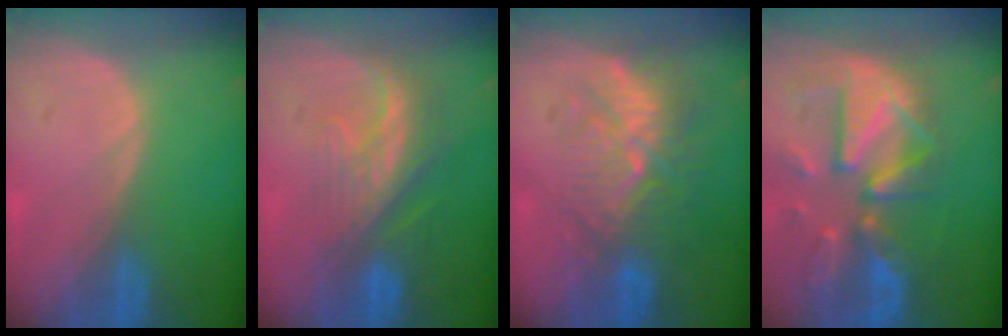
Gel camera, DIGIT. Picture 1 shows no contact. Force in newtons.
{"total": 8.4, "press": 7.5, "slide": 3.7}
{"total": 9.4, "press": 8.7, "slide": 3.5}
{"total": 12.1, "press": 10.5, "slide": 6.1}